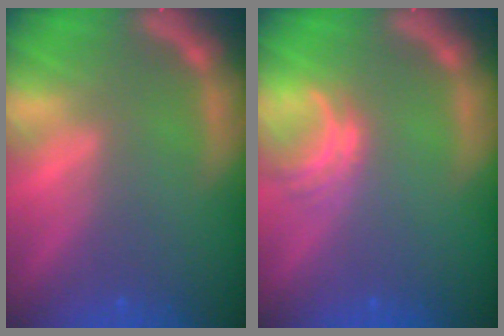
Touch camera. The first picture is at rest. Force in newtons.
{"total": 2.5}